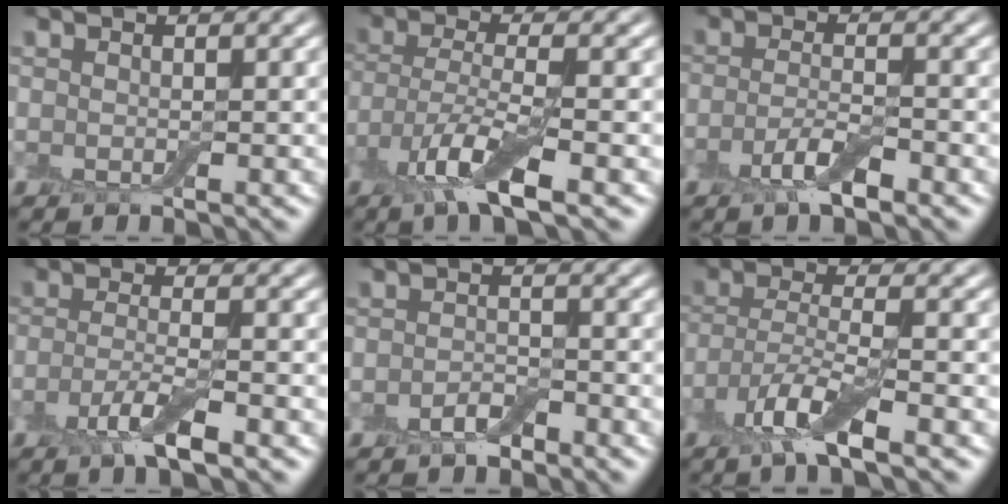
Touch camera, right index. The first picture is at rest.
{"total": 5.2, "force": [-2.5, 1.3, 4.4], "torque": [-0.094, -0.007, -0.054]}
{"total": 3.1, "force": [-1.6, 0.9, 2.4], "torque": [-0.052, 0.001, -0.036]}
{"total": 3.4, "force": [-1.7, 0.7, 2.9], "torque": [-0.060, -0.005, -0.038]}
{"total": 1.7, "force": [-1.1, 0.8, 1.0], "torque": [-0.020, 0.003, -0.022]}
{"total": 4.8, "force": [-2.7, 1.1, 3.8], "torque": [-0.080, -0.006, -0.062]}